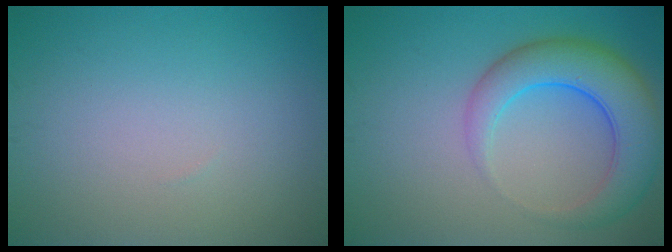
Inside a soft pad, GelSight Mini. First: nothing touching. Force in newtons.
{"total": 6.8, "press": 6.7, "slide": 0.3}